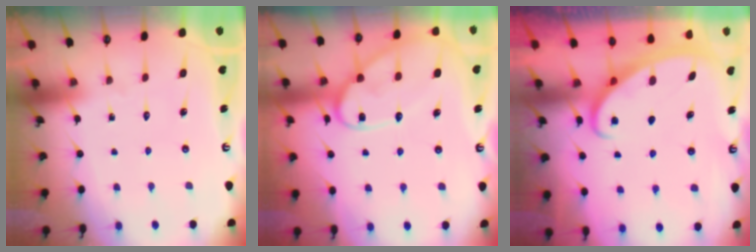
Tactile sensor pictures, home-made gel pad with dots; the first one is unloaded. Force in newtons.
{"total": 12.5, "press": 12.5, "slide": 1.2}
{"total": 2.7, "press": 2.7, "slide": 0.4}